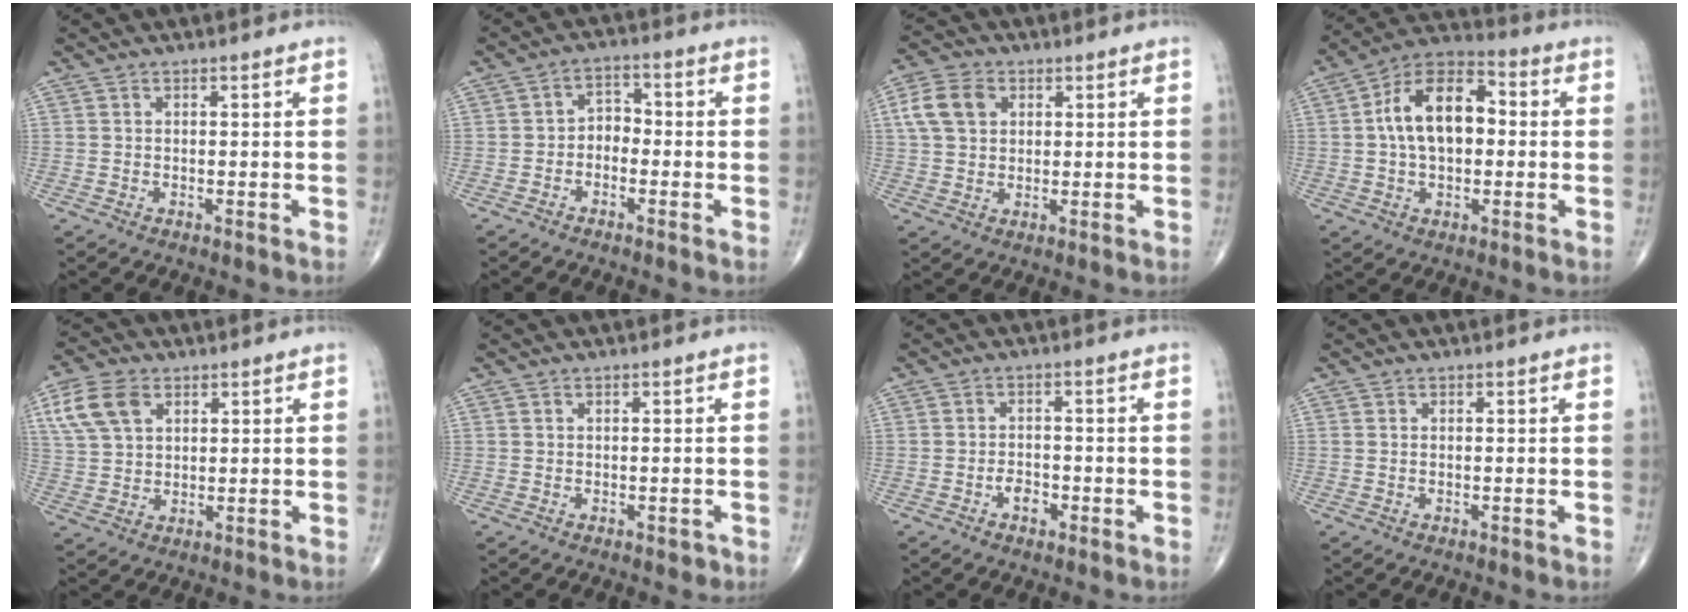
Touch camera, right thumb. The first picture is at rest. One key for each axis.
{"total": 3.8, "fx": -1.3, "fy": 2.8, "fz": 2.2, "tx": -0.011, "ty": 0.024, "tz": -0.037}
{"total": 7.9, "fx": 2.3, "fy": 5.7, "fz": 4.8, "tx": -0.089, "ty": 0.007, "tz": 0.042}
{"total": 14.3, "fx": 1.0, "fy": 8.5, "fz": 11.4, "tx": -0.174, "ty": 0.032, "tz": 0.005}
{"total": 9.1, "fx": 3.9, "fy": 5.9, "fz": 5.8, "tx": -0.112, "ty": 0.000, "tz": 0.078}
{"total": 1.0, "fx": -0.2, "fy": 0.7, "fz": 0.7, "tx": -0.008, "ty": 0.002, "tz": 0.000}
{"total": 3.0, "fx": -1.4, "fy": 1.9, "fz": 1.9, "tx": -0.021, "ty": 0.009, "tz": -0.022}
{"total": 0.0}